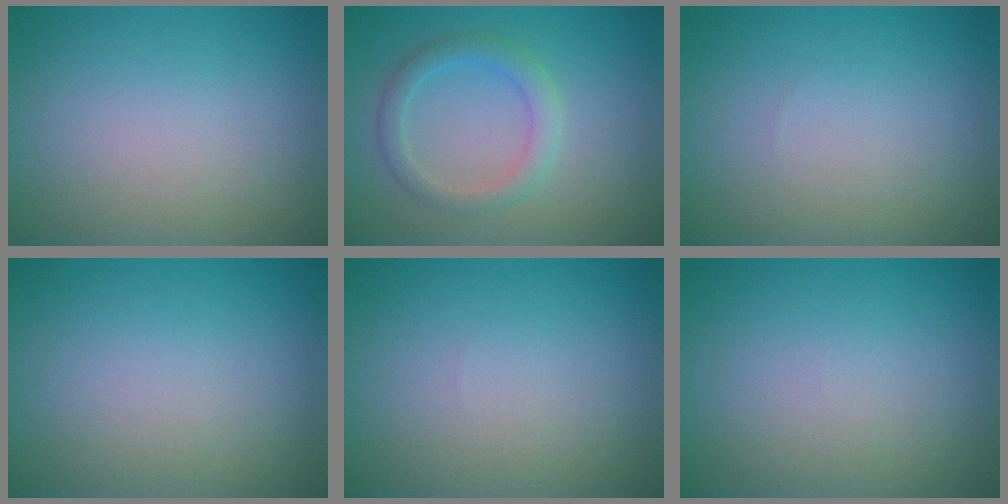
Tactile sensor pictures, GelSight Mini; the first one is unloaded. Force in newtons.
{"total": 2.6, "press": 2.6, "slide": 0.4}
{"total": 0.0}
{"total": 0.0}
{"total": 0.0}
{"total": 0.0}